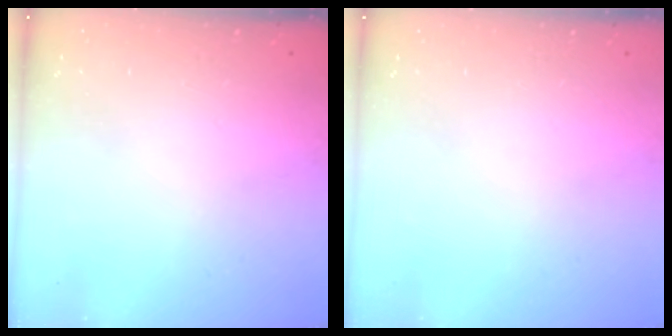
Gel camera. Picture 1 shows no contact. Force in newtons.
{"total": 0.0}